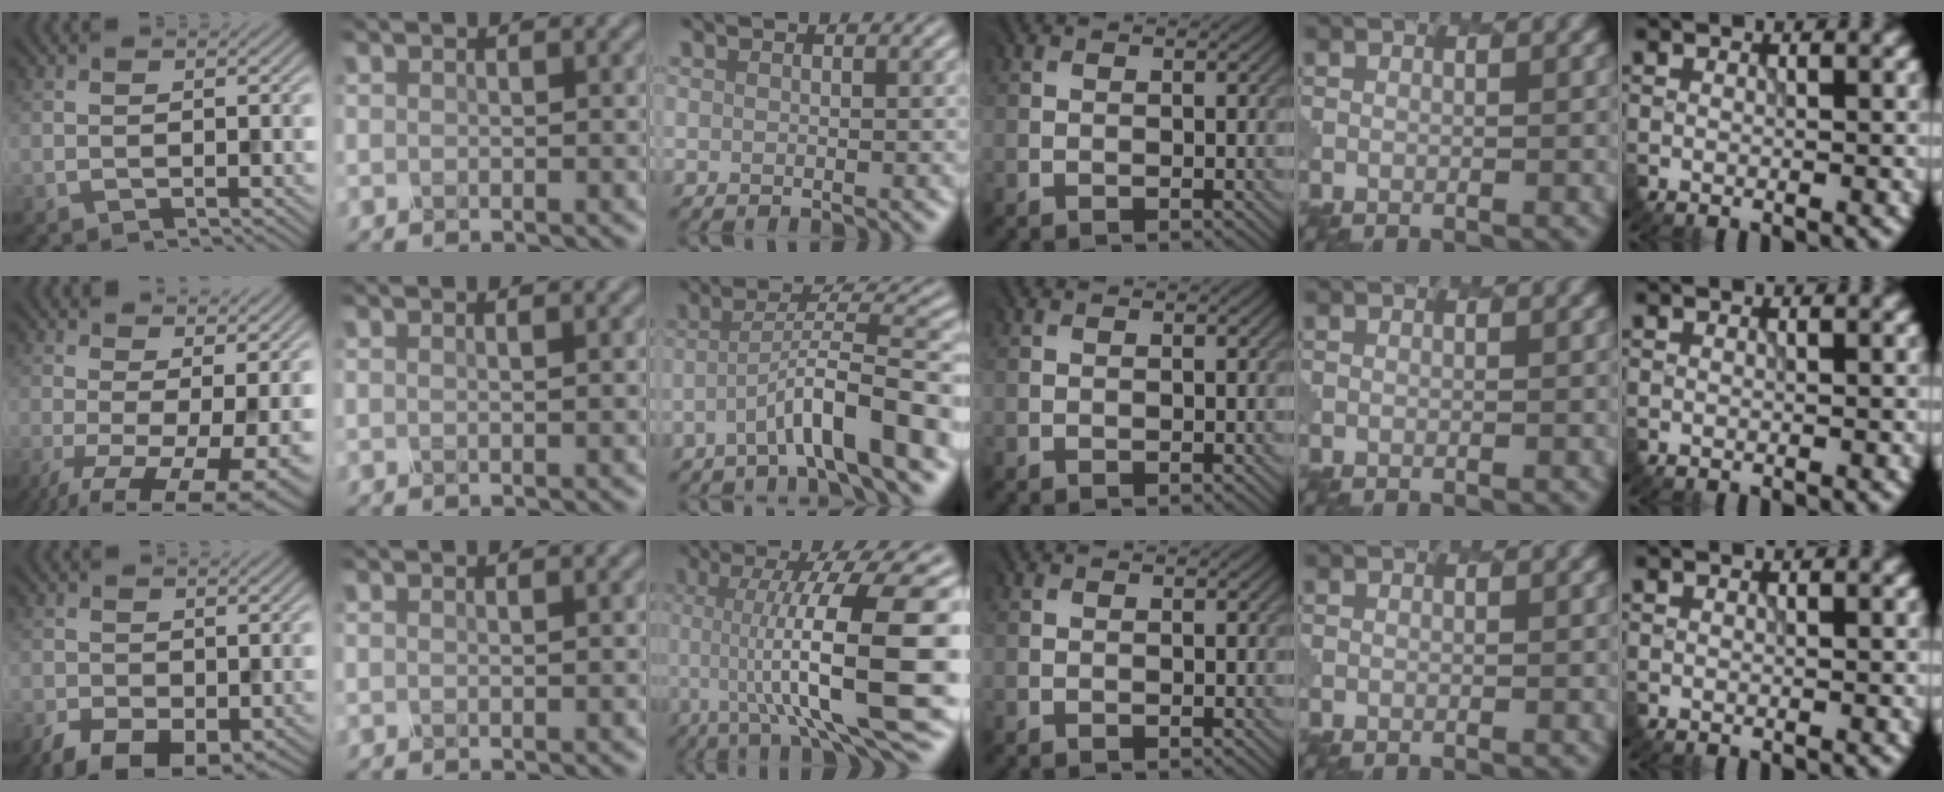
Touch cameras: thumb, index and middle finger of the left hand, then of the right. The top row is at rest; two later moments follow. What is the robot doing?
{"motion": "dispense", "object": "oil cruet"}